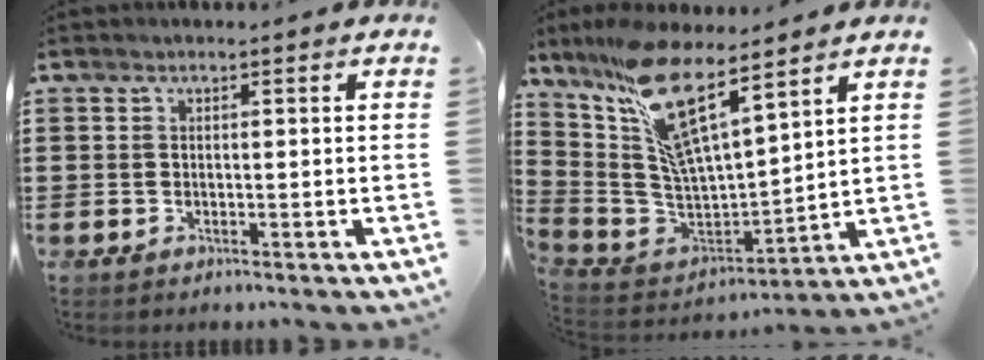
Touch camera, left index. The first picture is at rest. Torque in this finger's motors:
{"motor_torque": [1.84, -0.30, 0.80, 0.21]}